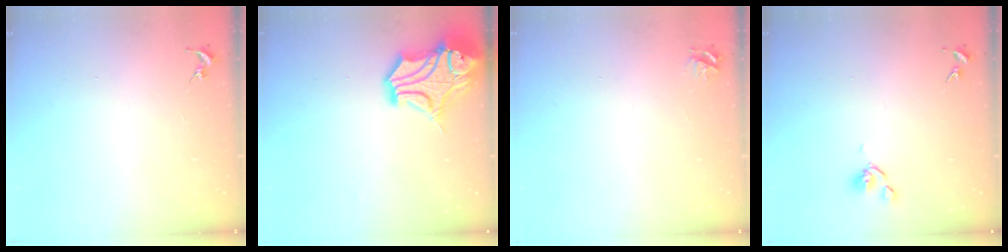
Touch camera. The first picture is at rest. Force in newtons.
{"total": 16.9, "press": 16.7, "slide": 2.3}
{"total": 4.2, "press": 4.1, "slide": 0.5}
{"total": 6.0, "press": 5.9, "slide": 0.8}